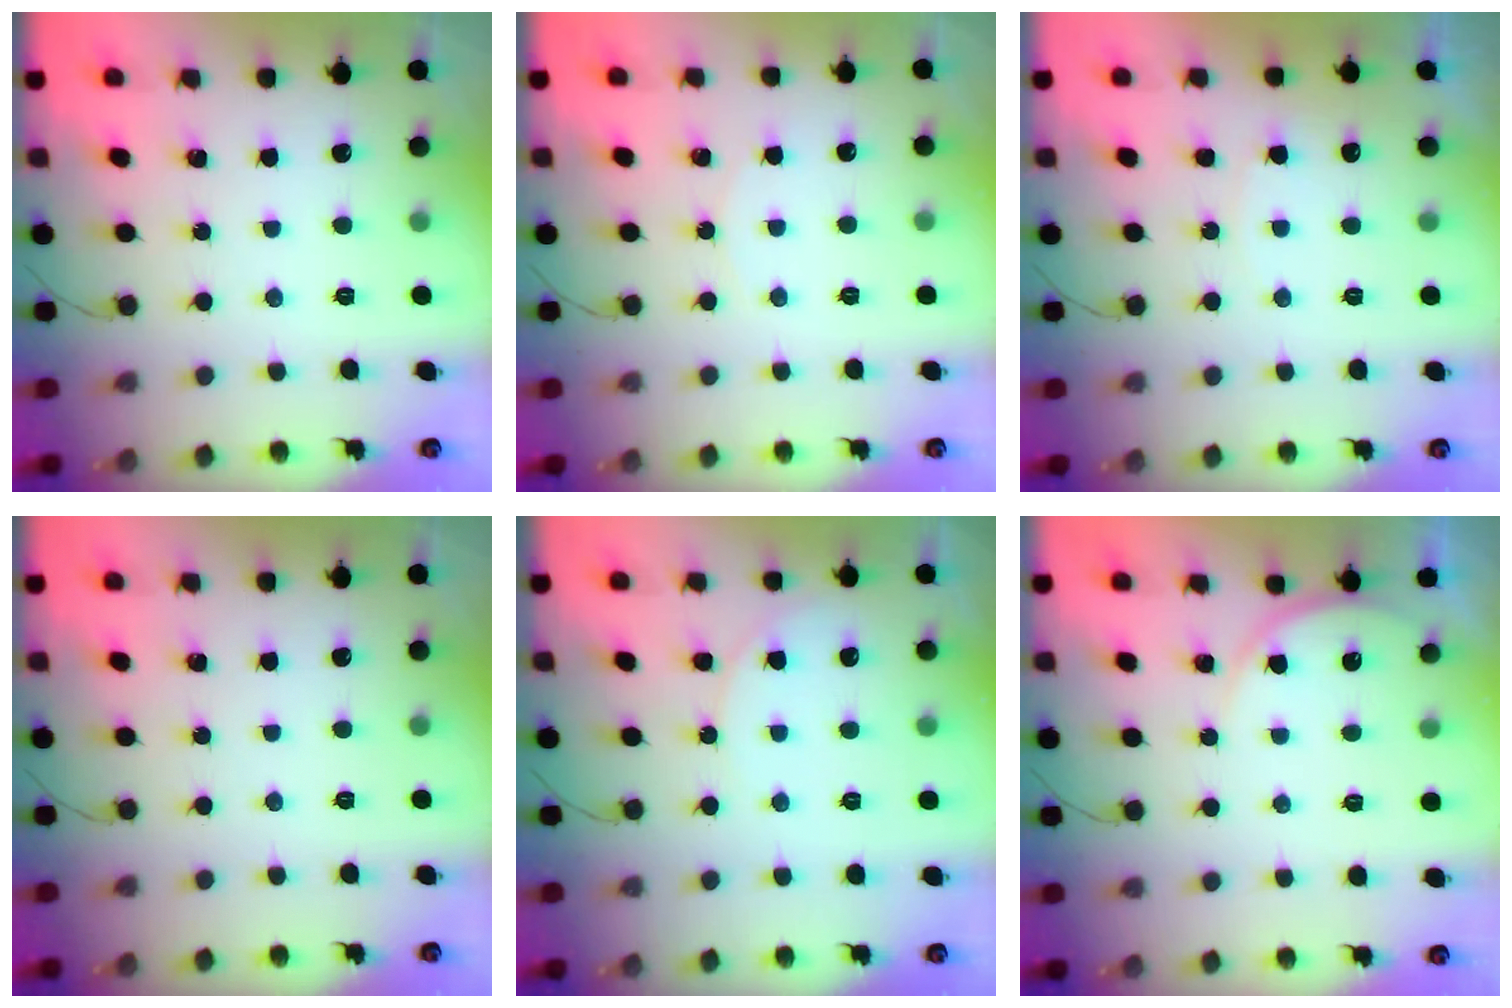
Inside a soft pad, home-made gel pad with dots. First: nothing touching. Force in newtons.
{"total": 3.7, "press": 2.9, "slide": 2.3}
{"total": 4.7, "press": 4.7, "slide": 0.4}
{"total": 0.0}
{"total": 5.6, "press": 5.6, "slide": 0.8}
{"total": 4.7, "press": 4.6, "slide": 0.6}